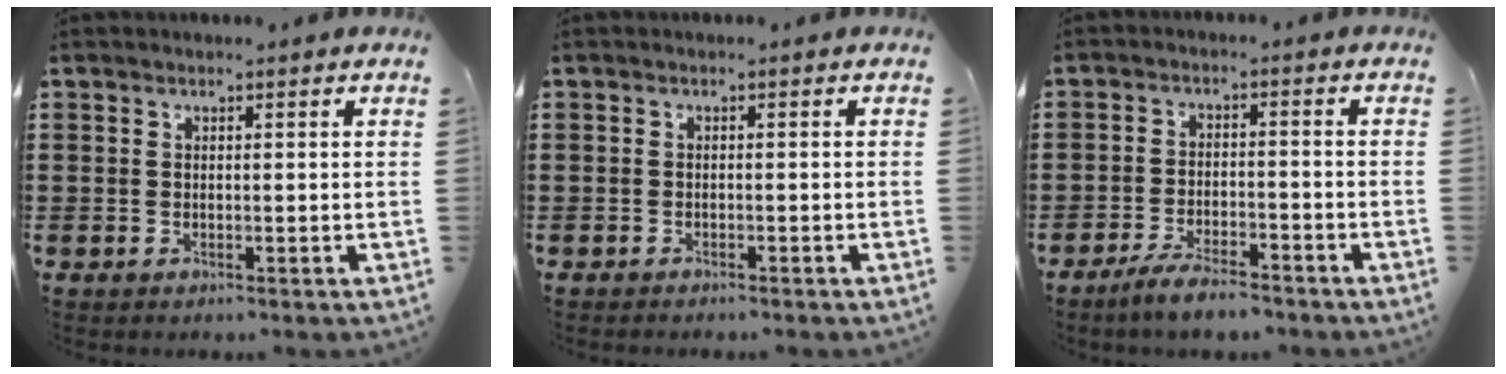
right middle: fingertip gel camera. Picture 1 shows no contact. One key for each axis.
{"total": 0.8, "fx": -0.8, "fy": 0.1, "fz": 0.0, "tx": -0.001, "ty": 0.002, "tz": -0.017}
{"total": 4.7, "fx": -4.2, "fy": 0.6, "fz": 2.0, "tx": -0.046, "ty": -0.002, "tz": -0.084}